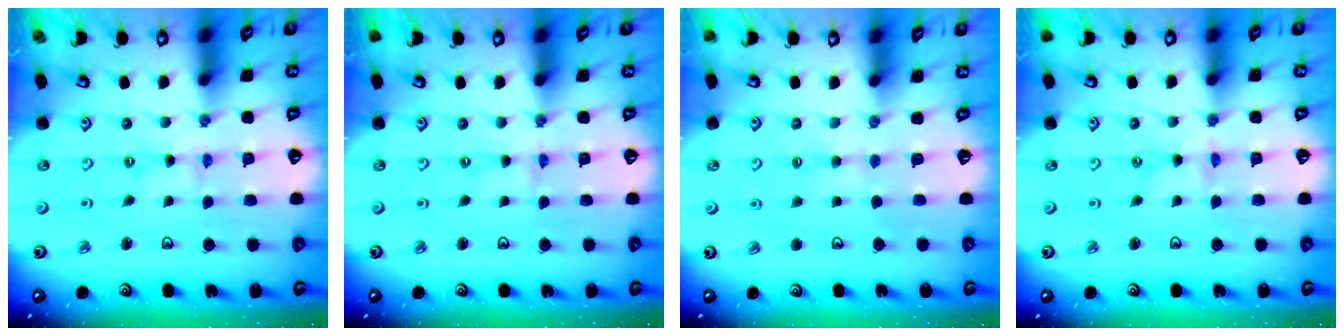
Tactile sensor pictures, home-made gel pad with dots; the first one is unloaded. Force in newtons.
{"total": 0.0}
{"total": 2.3, "press": 2.3, "slide": 0.4}
{"total": 0.0}